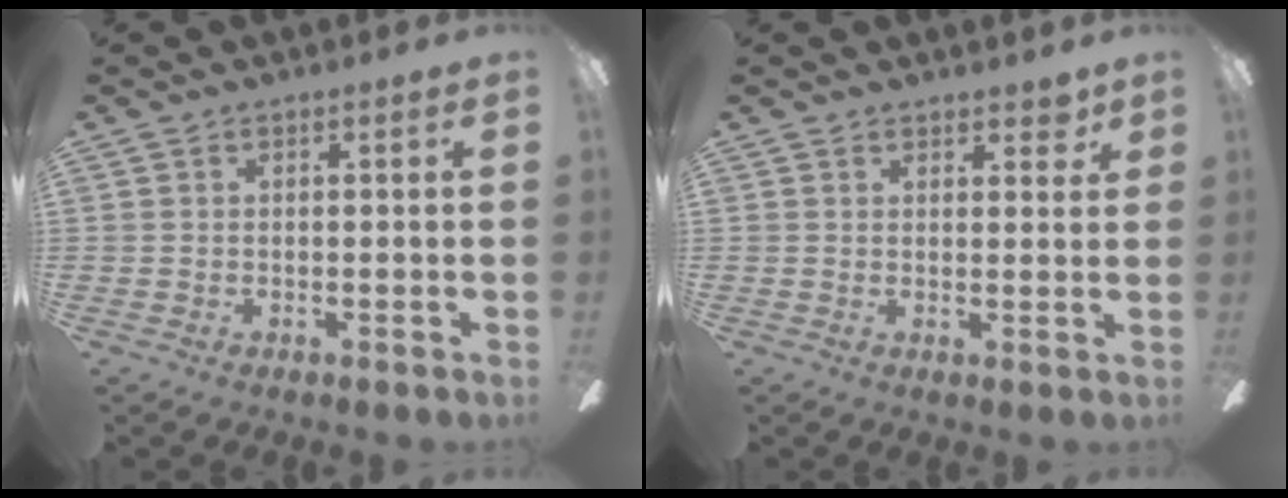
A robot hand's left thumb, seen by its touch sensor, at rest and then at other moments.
{"total": 3.1, "force": [2.5, 1.2, 1.4], "torque": [-0.007, -0.011, 0.040]}